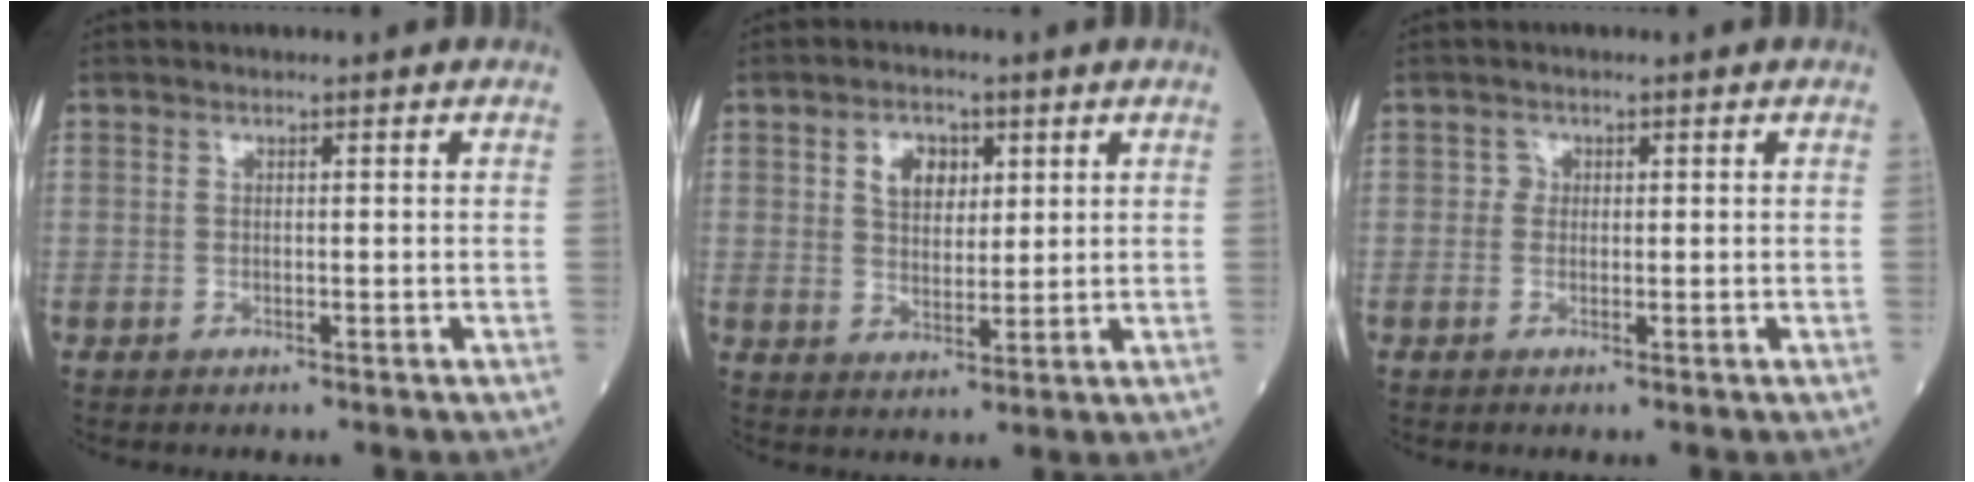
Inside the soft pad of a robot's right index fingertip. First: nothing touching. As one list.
[{"total": 5.2, "force": [2.3, 3.3, 3.3], "torque": [-0.059, 0.009, 0.044]}, {"total": 0.8, "force": [0.2, 0.8, 0.1], "torque": [0.003, 0.004, 0.004]}]